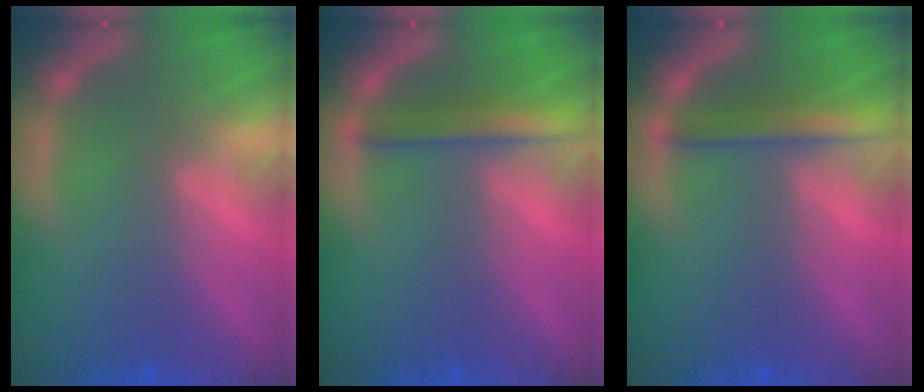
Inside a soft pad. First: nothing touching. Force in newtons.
{"total": 2.9}
{"total": 2.9}